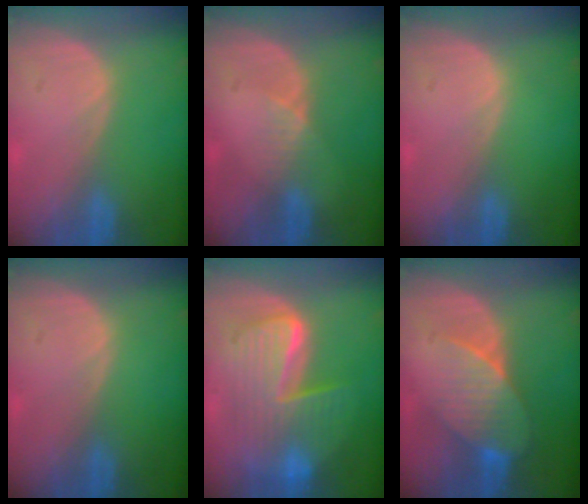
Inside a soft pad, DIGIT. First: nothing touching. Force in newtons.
{"total": 2.3, "press": 1.8, "slide": 1.4}
{"total": 0.0}
{"total": 0.0}
{"total": 10.3, "press": 10.3, "slide": 0.9}
{"total": 7.6, "press": 6.9, "slide": 3.1}